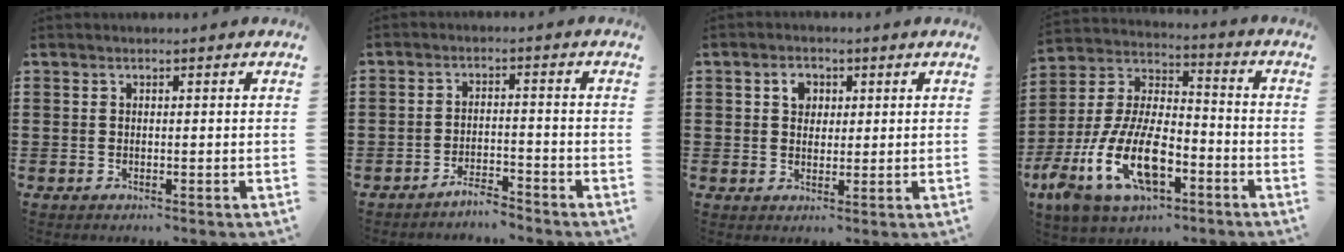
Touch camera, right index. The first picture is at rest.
{"total": 3.3, "force": [-3.3, 0.2, 0.3], "torque": [-0.010, 0.002, -0.068]}
{"total": 3.1, "force": [1.1, 2.3, 1.8], "torque": [-0.044, 0.011, 0.018]}
{"total": 14.9, "force": [-6.8, 7.0, 11.2], "torque": [-0.257, 0.004, -0.128]}